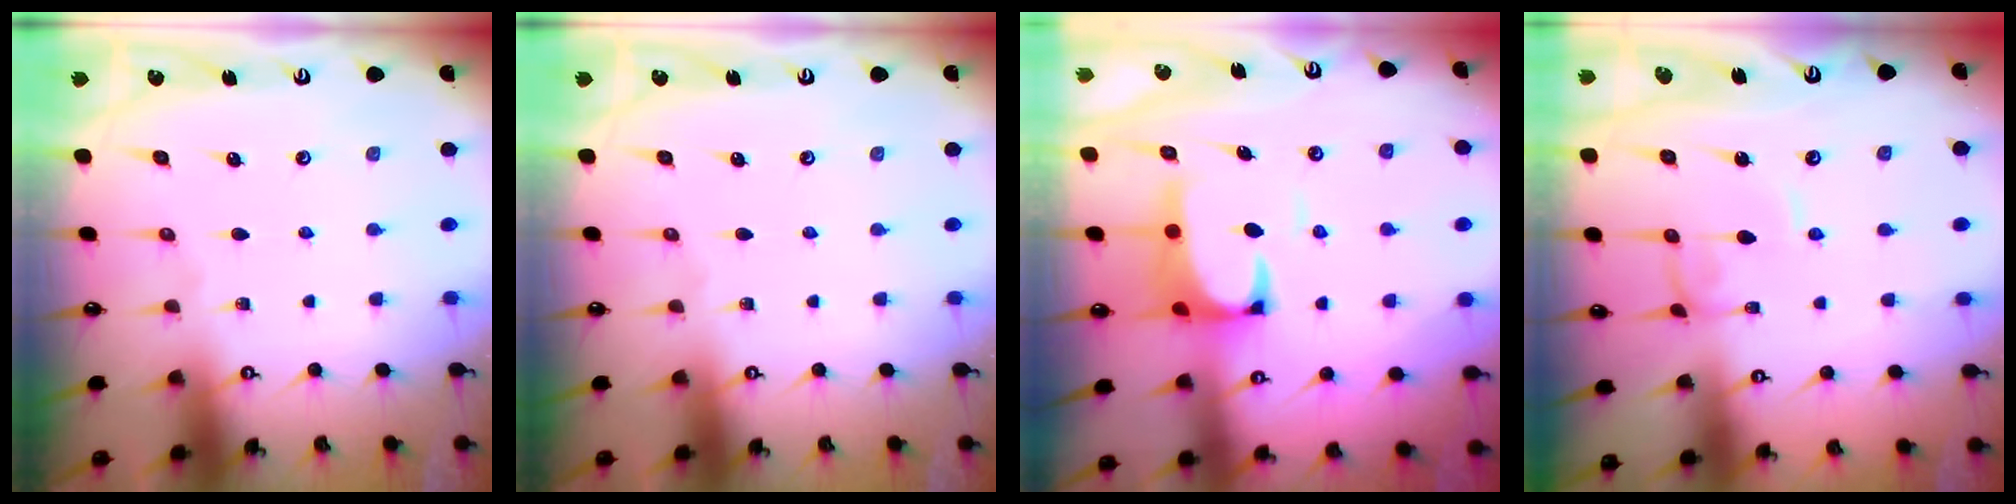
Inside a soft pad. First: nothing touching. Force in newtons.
{"total": 0.0}
{"total": 3.5, "press": 3.3, "slide": 1.2}
{"total": 1.0, "press": 1.0, "slide": 0.3}